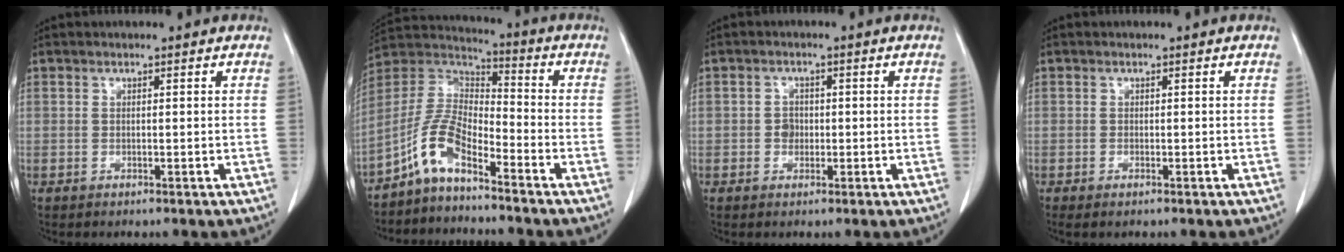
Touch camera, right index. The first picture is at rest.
{"total": 8.6, "force": [-5.8, 2.7, 5.8], "torque": [-0.138, 0.020, -0.121]}
{"total": 1.9, "force": [-0.4, 1.7, 1.0], "torque": [-0.013, 0.006, -0.005]}
{"total": 1.0, "force": [-0.7, 0.3, 0.7], "torque": [-0.014, -0.002, -0.008]}